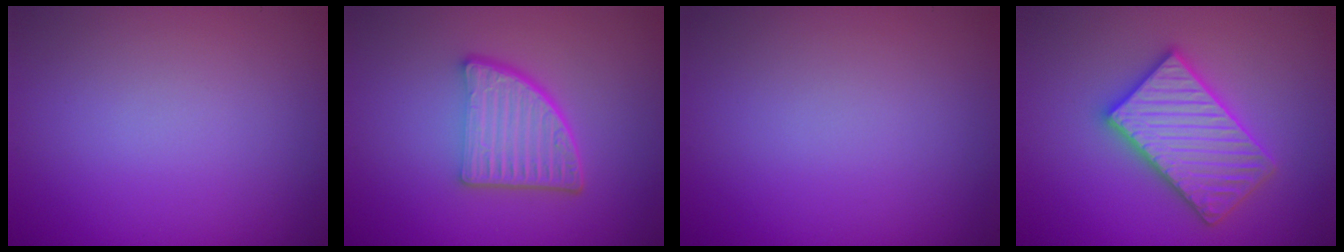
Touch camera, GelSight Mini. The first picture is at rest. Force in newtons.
{"total": 5.3, "press": 3.8, "slide": 3.7}
{"total": 0.0}
{"total": 5.6, "press": 5.5, "slide": 0.8}